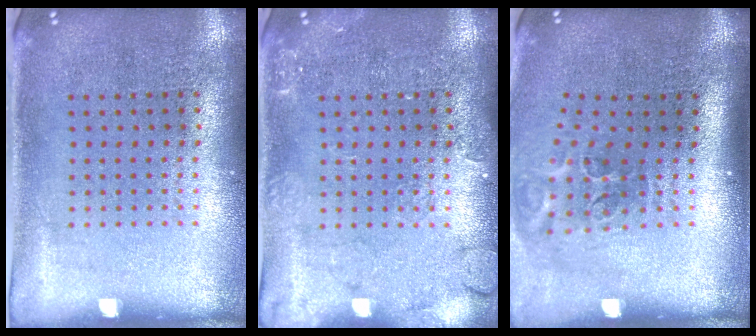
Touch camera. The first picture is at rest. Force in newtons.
{"total": 2.2, "press": 2.2, "slide": 0.4}
{"total": 2.0, "press": 1.2, "slide": 1.7}